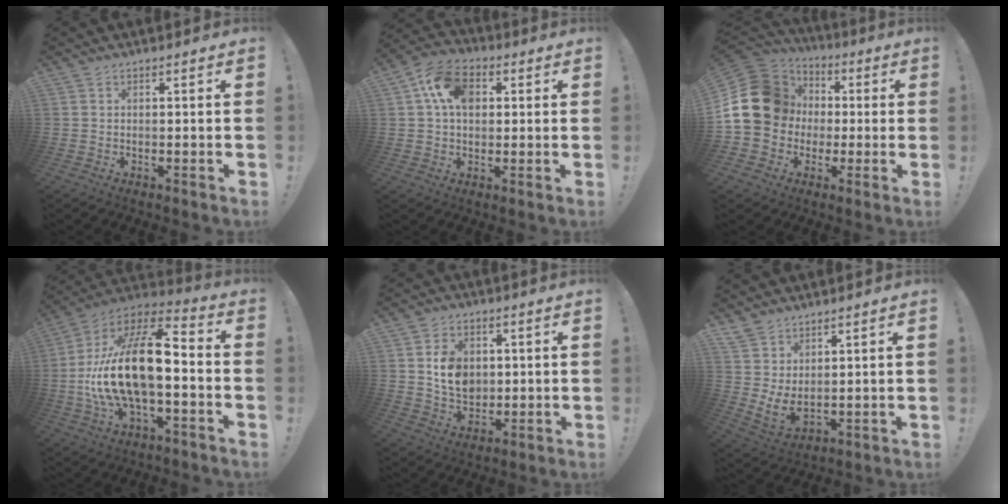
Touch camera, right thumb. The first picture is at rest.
{"total": 12.0, "force": [3.5, 8.4, 7.7], "torque": [-0.125, 0.006, 0.068]}
{"total": 21.1, "force": [2.3, 18.0, 10.7], "torque": [-0.170, 0.004, 0.071]}
{"total": 22.4, "force": [-2.6, 10.1, 19.8], "torque": [-0.362, 0.012, -0.040]}
{"total": 10.0, "force": [1.2, 8.5, 5.2], "torque": [-0.074, 0.004, 0.030]}
{"total": 6.2, "force": [3.6, 3.3, 3.7], "torque": [-0.075, -0.037, 0.072]}